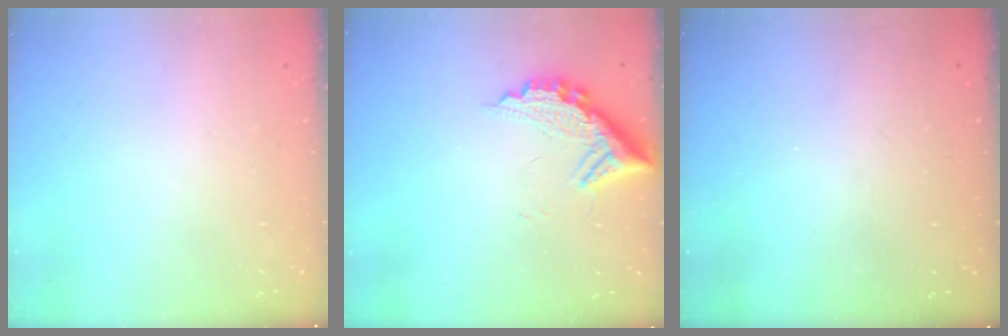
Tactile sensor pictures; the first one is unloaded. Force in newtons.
{"total": 10.9, "press": 10.9, "slide": 0.8}
{"total": 3.3, "press": 3.3, "slide": 0.1}